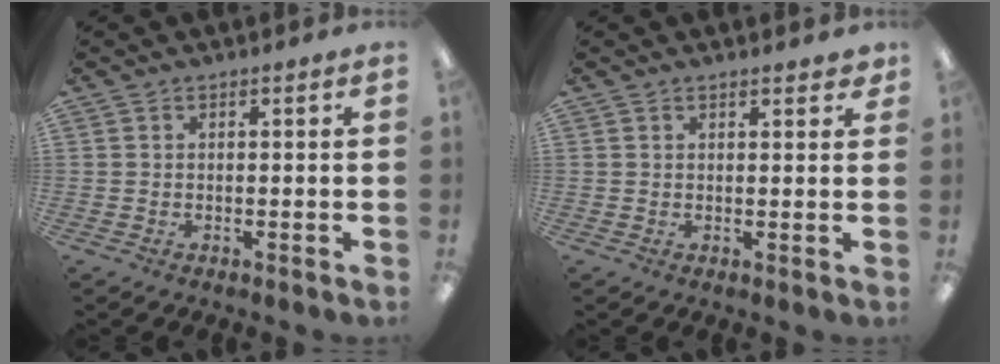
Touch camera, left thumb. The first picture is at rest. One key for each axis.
{"total": 1.8, "fx": 1.5, "fy": 0.6, "fz": 0.8, "tx": -0.002, "ty": -0.006, "tz": 0.024}